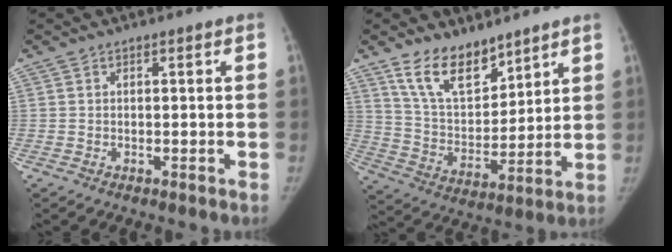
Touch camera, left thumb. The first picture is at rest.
{"total": 12.9, "force": [9.4, 6.4, 6.2], "torque": [-0.074, -0.065, 0.183]}